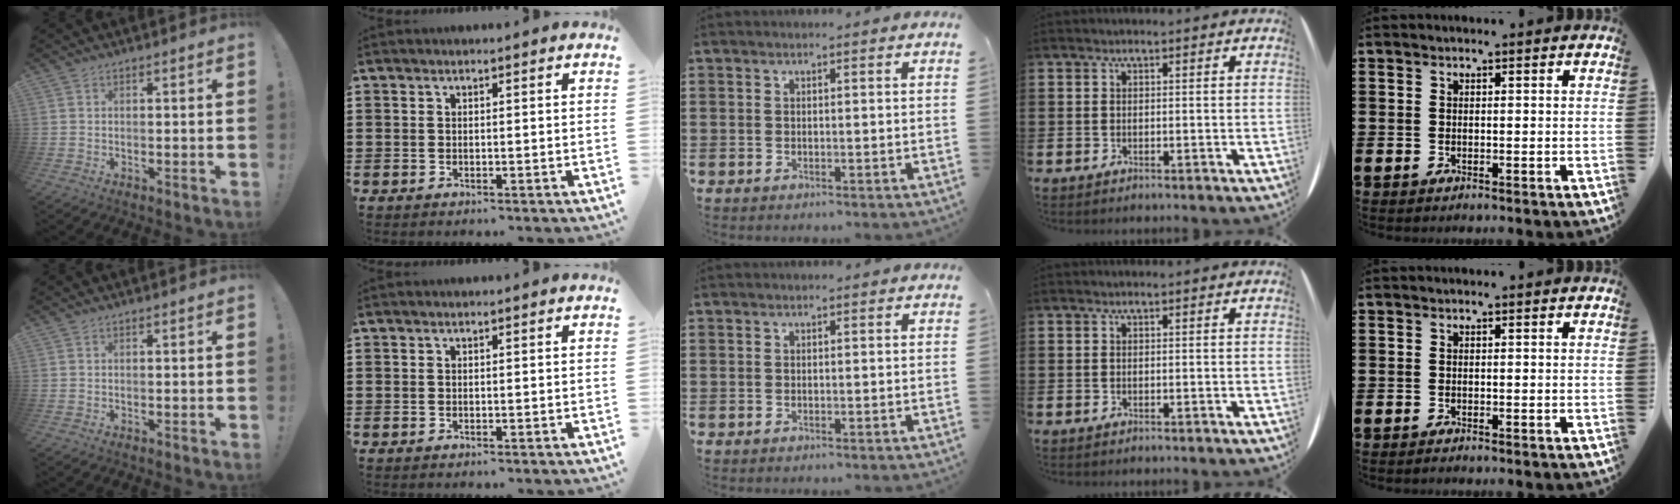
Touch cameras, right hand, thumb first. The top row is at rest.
{}